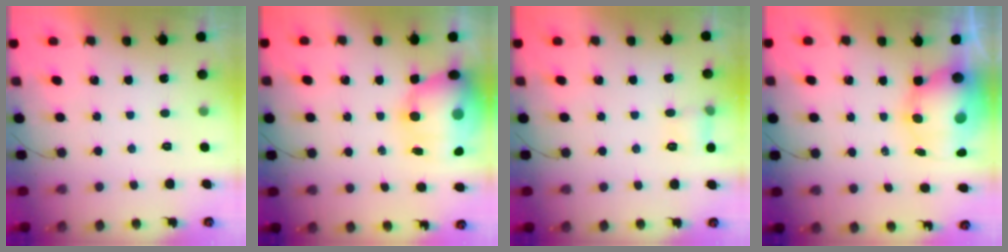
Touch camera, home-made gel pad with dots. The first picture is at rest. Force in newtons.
{"total": 12.7, "press": 12.5, "slide": 2.1}
{"total": 6.1, "press": 5.9, "slide": 1.3}
{"total": 10.6, "press": 10.2, "slide": 2.9}